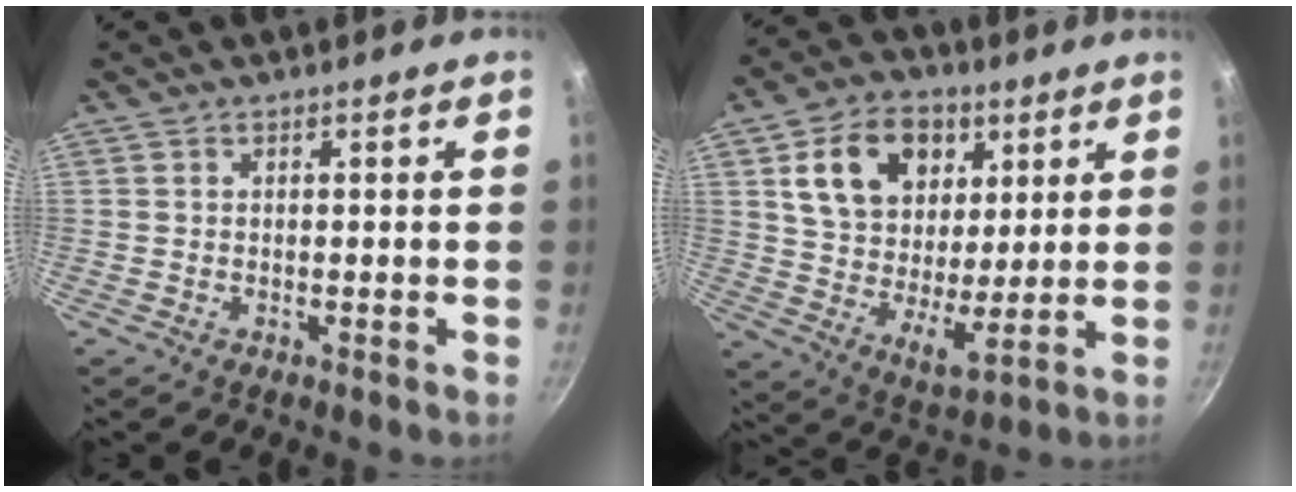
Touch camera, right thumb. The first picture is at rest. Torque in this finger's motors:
{"motor_torque": [-0.19, 0.58, 0.53, -0.31, 0.24]}